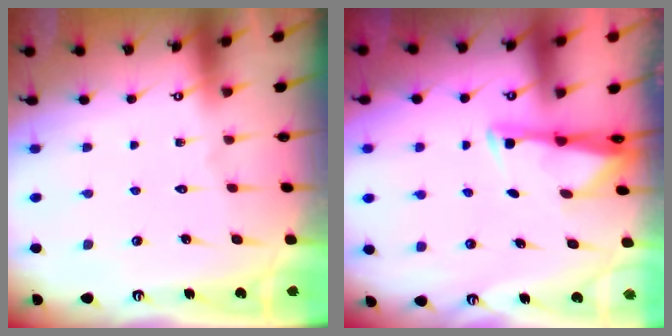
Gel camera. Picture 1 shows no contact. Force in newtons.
{"total": 2.9, "press": 2.9, "slide": 0.4}